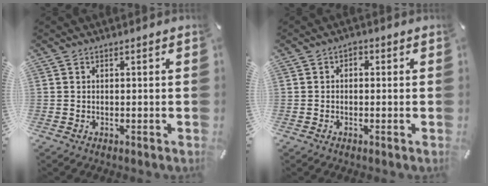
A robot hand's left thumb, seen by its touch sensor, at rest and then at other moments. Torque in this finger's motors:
{"motor_torque": [0.19, 0.37, 0.09, -0.04, 0.00]}